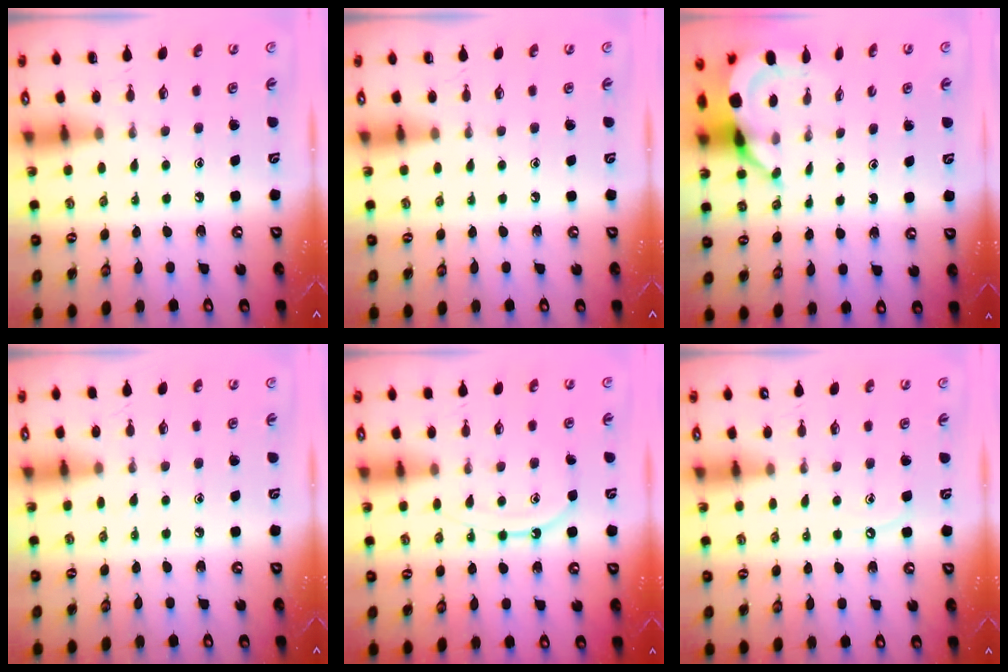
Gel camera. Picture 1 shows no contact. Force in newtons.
{"total": 0.0}
{"total": 6.0, "press": 6.0, "slide": 0.5}
{"total": 4.6, "press": 4.5, "slide": 0.7}
{"total": 9.6, "press": 9.5, "slide": 0.9}
{"total": 3.4, "press": 3.4, "slide": 0.5}